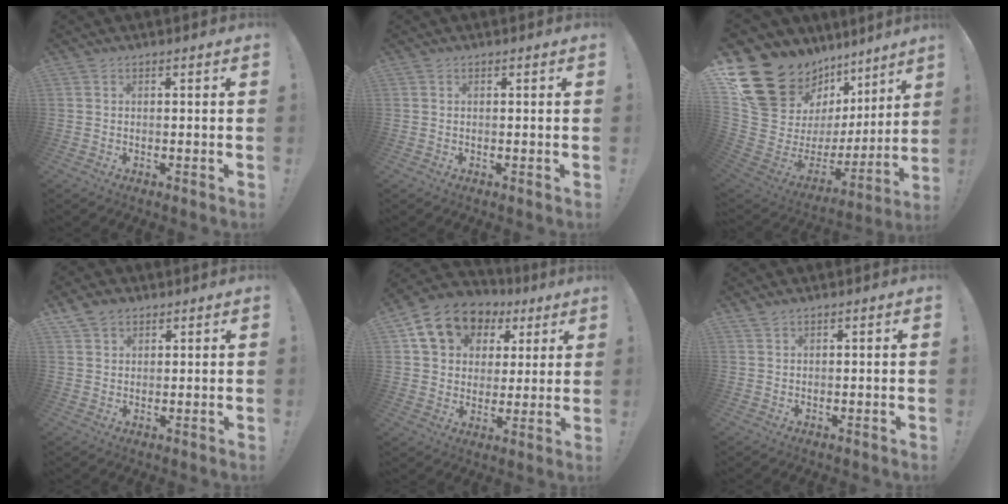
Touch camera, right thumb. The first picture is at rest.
{"total": 0.0}
{"total": 21.1, "force": [12.9, 12.1, 11.6], "torque": [-0.152, -0.125, 0.287]}
{"total": 4.0, "force": [2.8, 2.6, 1.2], "torque": [-0.023, -0.010, 0.053]}
{"total": 14.8, "force": [7.5, 11.1, 6.3], "torque": [-0.094, -0.034, 0.147]}
{"total": 1.0, "force": [0.9, 0.2, 0.4], "torque": [-0.015, 0.002, 0.018]}